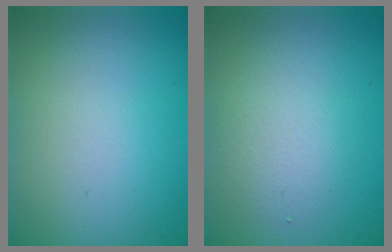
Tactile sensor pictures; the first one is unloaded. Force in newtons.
{"total": 2.4, "press": 2.4, "slide": 0.2}